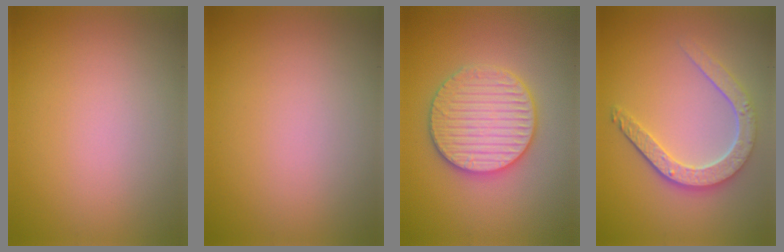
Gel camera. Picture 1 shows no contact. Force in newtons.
{"total": 0.0}
{"total": 5.9, "press": 5.8, "slide": 1.1}
{"total": 4.7, "press": 3.7, "slide": 2.9}